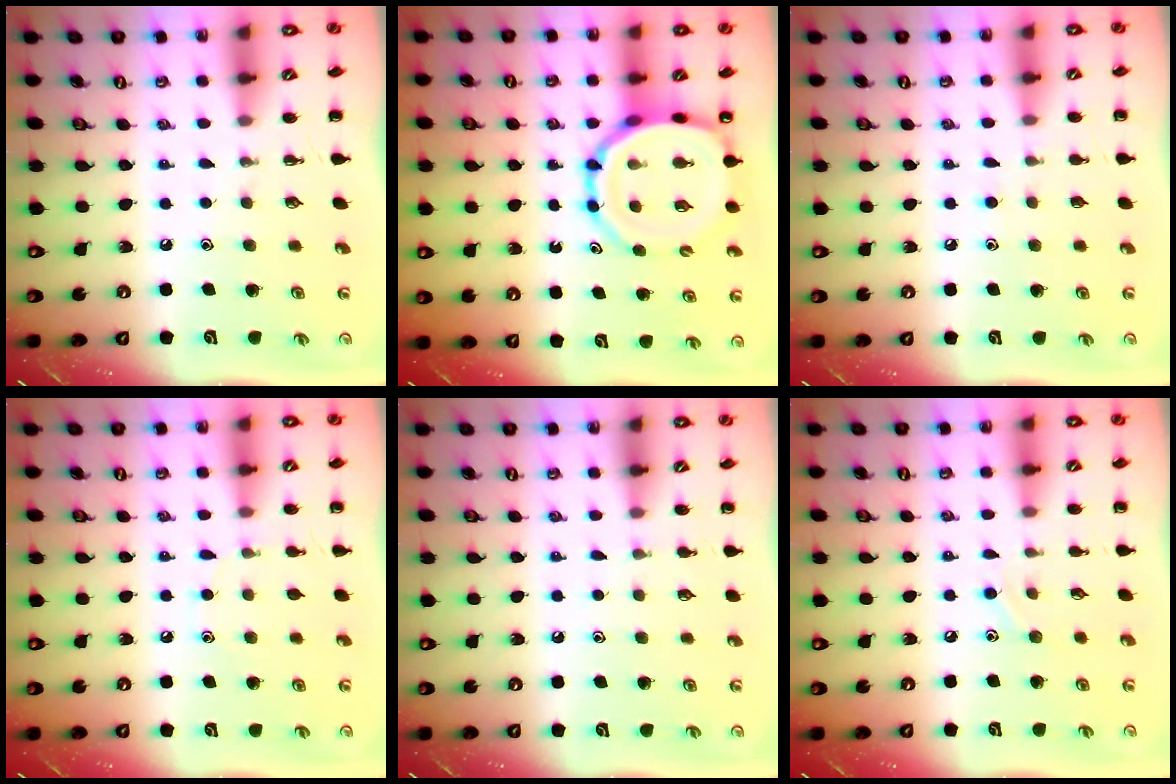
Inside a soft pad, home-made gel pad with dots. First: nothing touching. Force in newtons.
{"total": 12.9, "press": 12.5, "slide": 3.2}
{"total": 4.3, "press": 3.9, "slide": 1.8}
{"total": 6.6, "press": 6.4, "slide": 1.8}
{"total": 3.6, "press": 3.4, "slide": 1.3}
{"total": 5.5, "press": 5.3, "slide": 1.5}